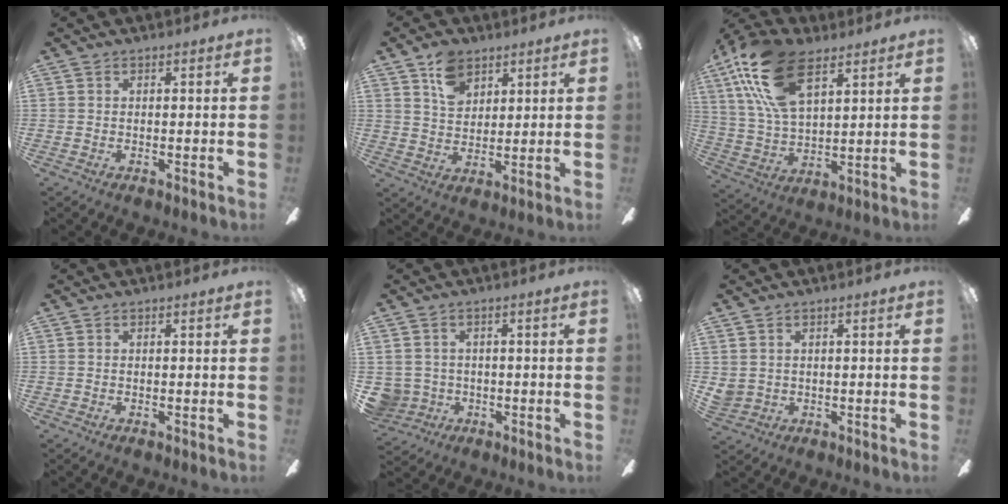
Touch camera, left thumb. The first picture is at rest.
{"total": 8.3, "force": [5.1, 5.5, 3.6], "torque": [-0.064, -0.005, 0.094]}
{"total": 19.9, "force": [10.4, 9.9, 13.8], "torque": [-0.292, -0.023, 0.182]}
{"total": 0.0}
{"total": 4.7, "force": [-0.5, 4.6, 0.5], "torque": [-0.034, 0.004, -0.007]}
{"total": 2.3, "force": [0.7, 2.1, 0.5], "torque": [-0.015, 0.004, 0.014]}